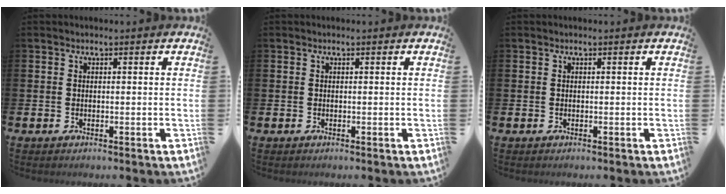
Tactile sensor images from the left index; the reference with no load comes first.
{"total": 0.0}
{"total": 0.0}